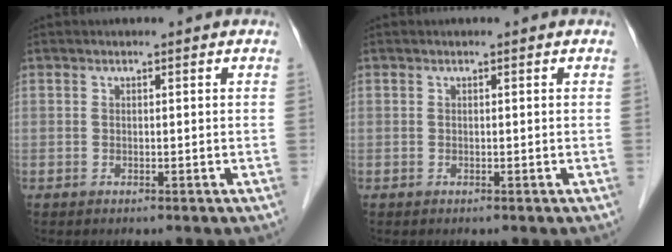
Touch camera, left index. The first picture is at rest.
{"total": 0.0}